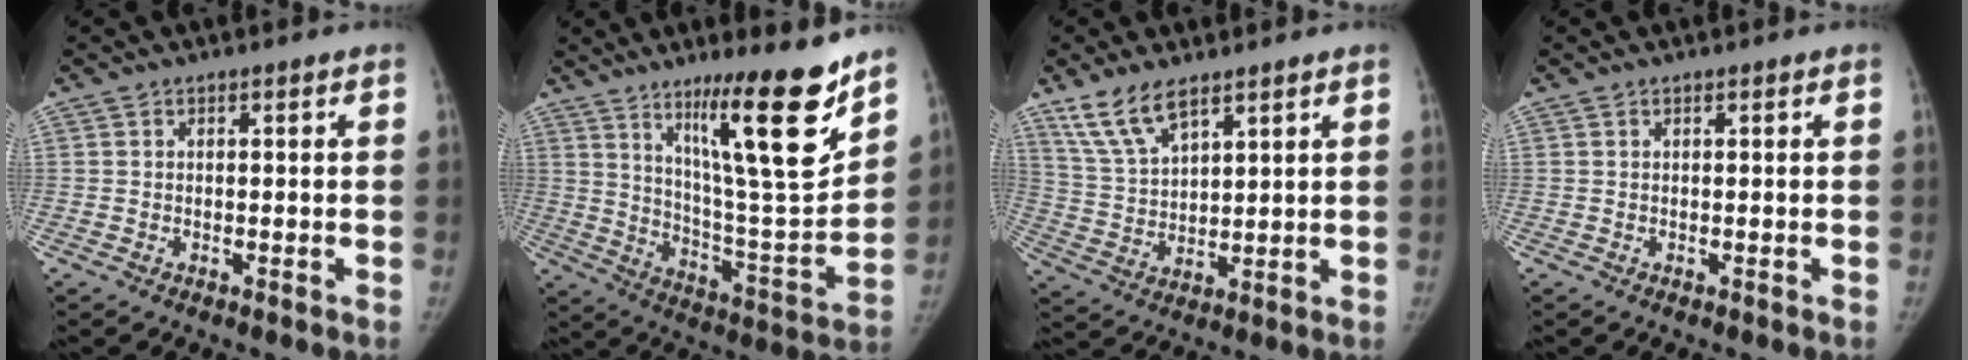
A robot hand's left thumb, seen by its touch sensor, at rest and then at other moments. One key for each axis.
{"total": 21.3, "fx": 13.3, "fy": 3.2, "fz": 16.3, "tx": -0.223, "ty": -0.085, "tz": 0.221}
{"total": 9.1, "fx": 6.4, "fy": 3.5, "fz": 5.4, "tx": -0.097, "ty": -0.025, "tz": 0.135}
{"total": 0.0}